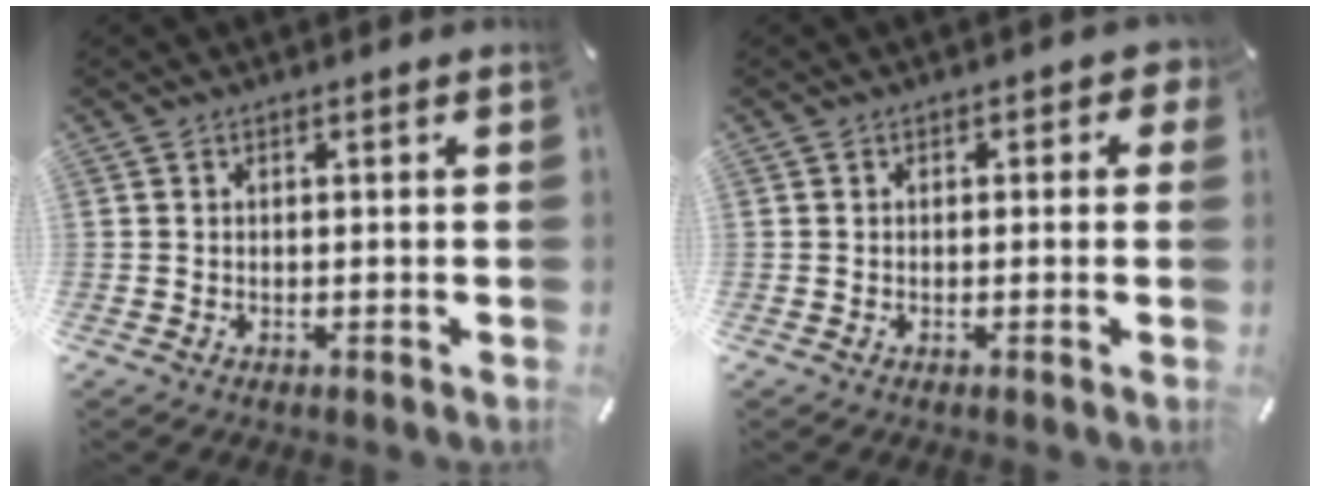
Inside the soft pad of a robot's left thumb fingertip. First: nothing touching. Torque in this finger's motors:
{"motor_torque": [0.14, -0.07, 0.08, 0.01, -0.08]}